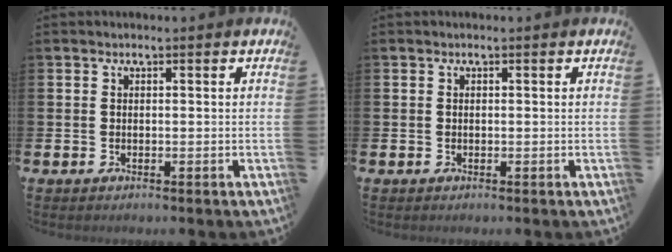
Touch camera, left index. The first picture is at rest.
{"total": 0.0}